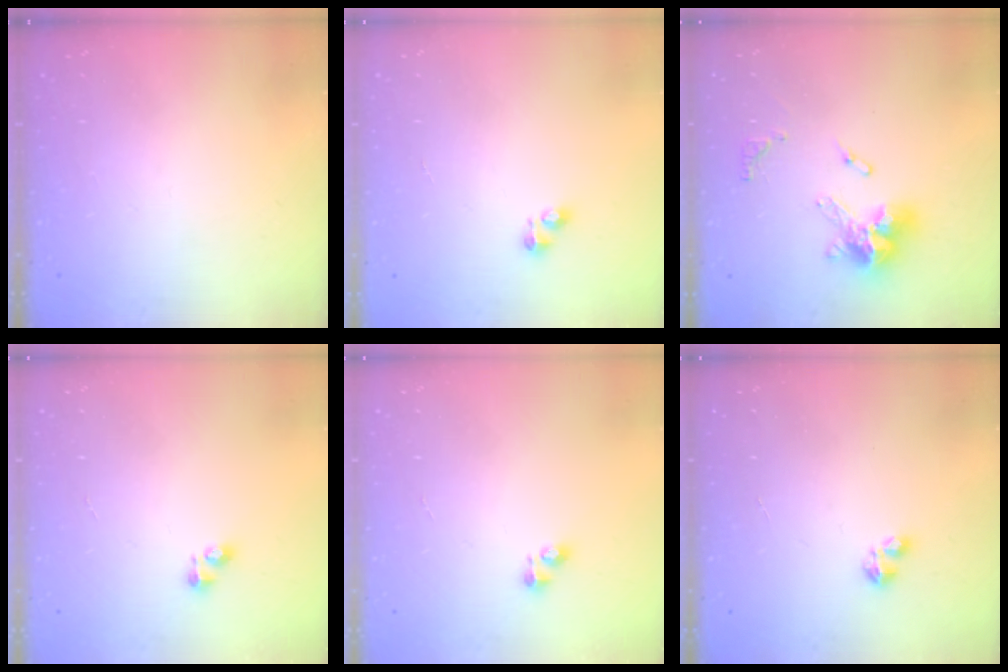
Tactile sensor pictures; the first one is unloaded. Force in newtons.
{"total": 2.8, "press": 2.8, "slide": 0.4}
{"total": 12.8, "press": 12.7, "slide": 1.4}
{"total": 2.6, "press": 2.6, "slide": 0.4}
{"total": 2.6, "press": 2.6, "slide": 0.4}
{"total": 1.9, "press": 1.9, "slide": 0.4}